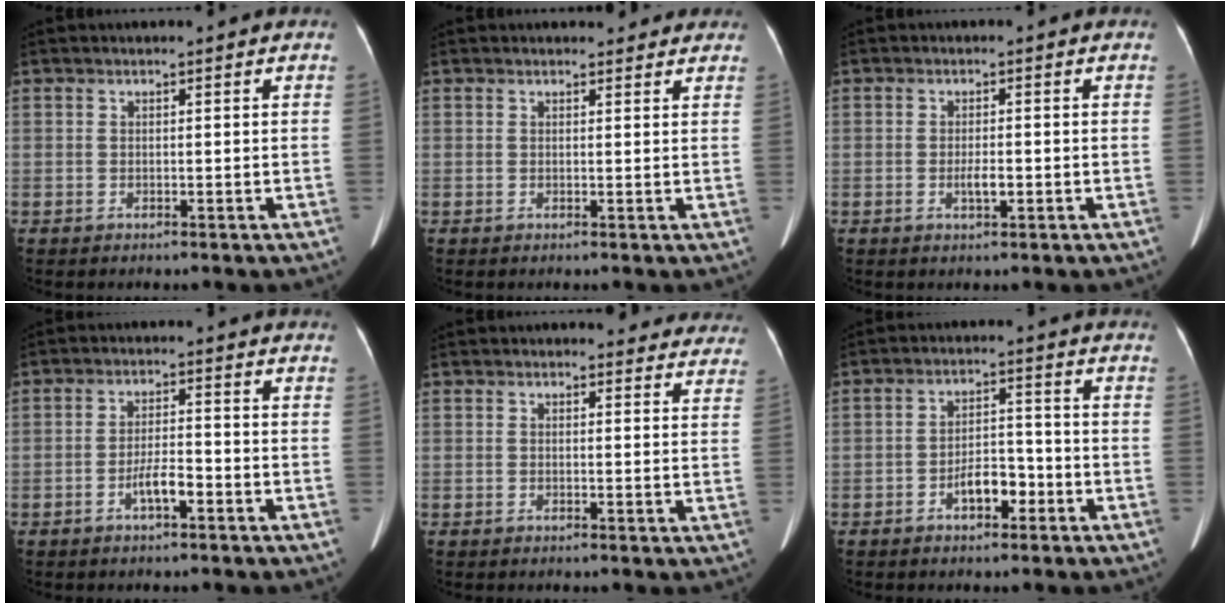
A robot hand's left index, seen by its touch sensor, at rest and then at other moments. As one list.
[{"total": 3.8, "force": [3.4, 1.4, 0.7], "torque": [0.001, 0.006, 0.033]}, {"total": 2.1, "force": [-0.6, 0.5, 1.9], "torque": [-0.037, 0.000, -0.010]}, {"total": 3.9, "force": [-2.0, 0.9, 3.2], "torque": [-0.060, 0.005, -0.038]}, {"total": 8.0, "force": [7.5, 2.6, 1.0], "torque": [0.028, -0.005, 0.055]}, {"total": 4.9, "force": [-2.5, 2.3, 3.6], "torque": [-0.063, 0.014, -0.041]}]